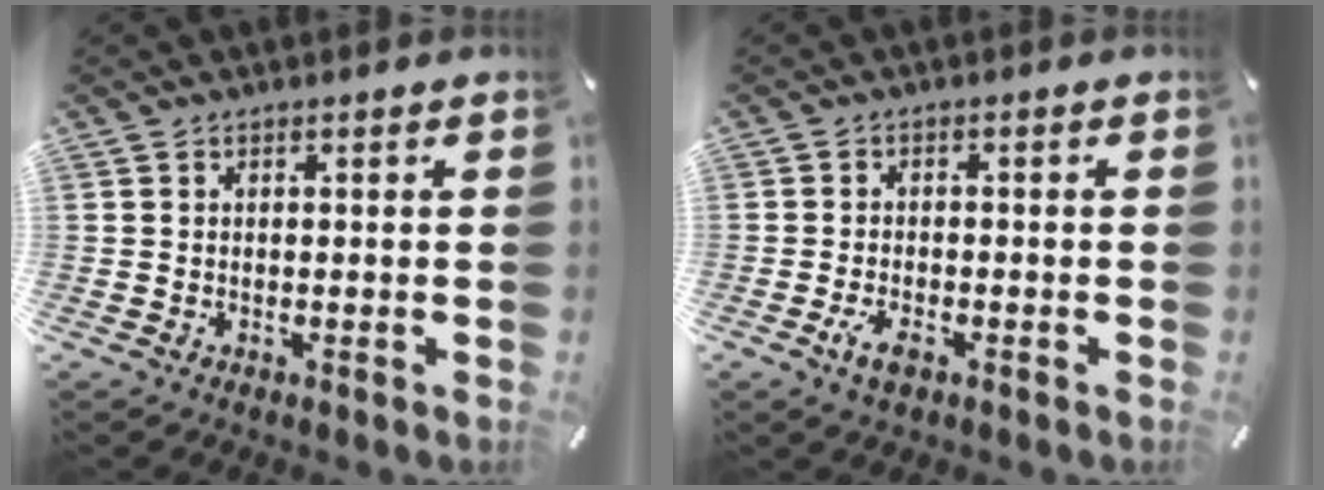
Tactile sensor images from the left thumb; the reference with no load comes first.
{"total": 3.5, "force": [-1.9, 1.6, 2.4], "torque": [-0.051, 0.004, -0.036]}